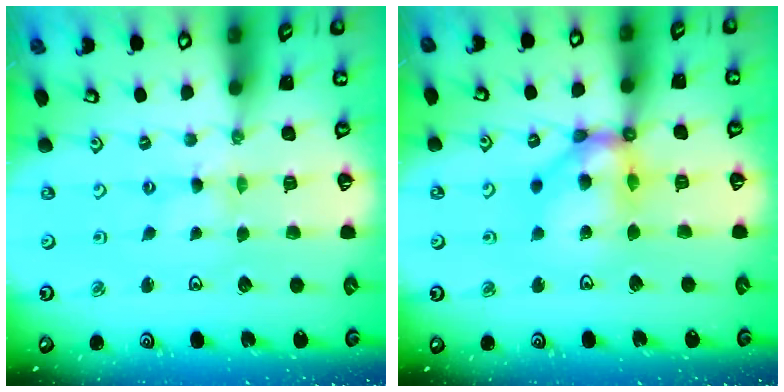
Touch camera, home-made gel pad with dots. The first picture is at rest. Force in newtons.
{"total": 12.7, "press": 12.6, "slide": 1.4}